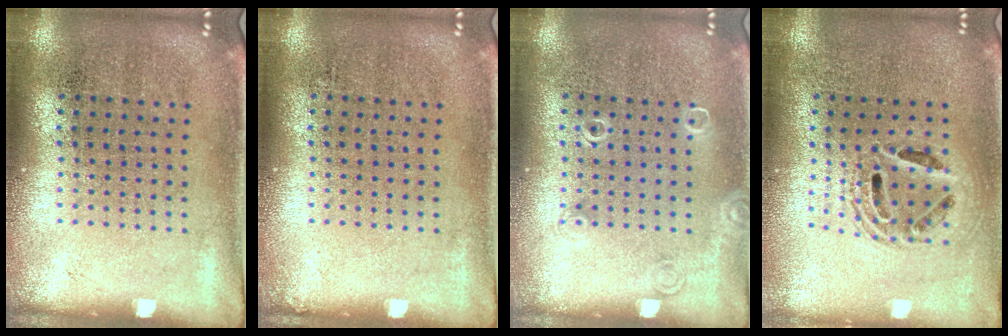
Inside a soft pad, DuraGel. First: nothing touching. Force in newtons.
{"total": 0.0}
{"total": 1.0, "press": 1.0, "slide": 0.2}
{"total": 1.5, "press": 1.3, "slide": 0.8}